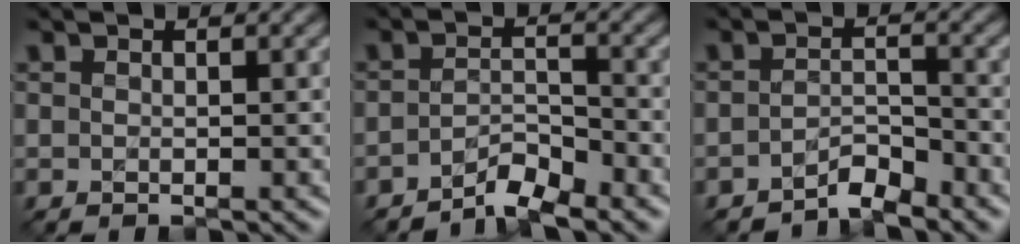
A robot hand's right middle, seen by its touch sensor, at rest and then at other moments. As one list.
[{"total": 3.0, "force": [-2.5, 0.6, 1.5], "torque": [-0.024, 0.008, -0.050]}, {"total": 2.5, "force": [-2.2, 0.6, 1.0], "torque": [-0.015, 0.010, -0.042]}]